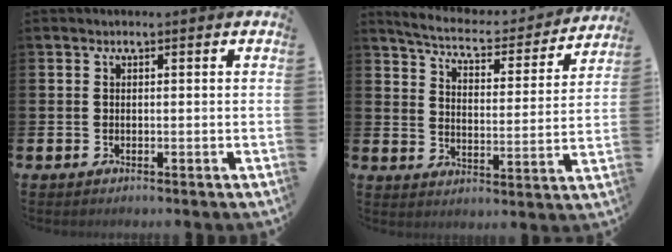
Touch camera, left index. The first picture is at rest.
{"total": 6.2, "force": [5.8, 1.0, 1.9], "torque": [-0.057, -0.049, 0.094]}